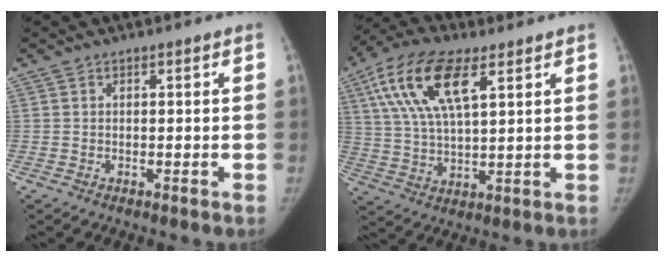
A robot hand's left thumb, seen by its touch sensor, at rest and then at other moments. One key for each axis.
{"total": 15.3, "fx": 6.6, "fy": 6.4, "fz": 12.2, "tx": -0.237, "ty": -0.002, "tz": 0.123}